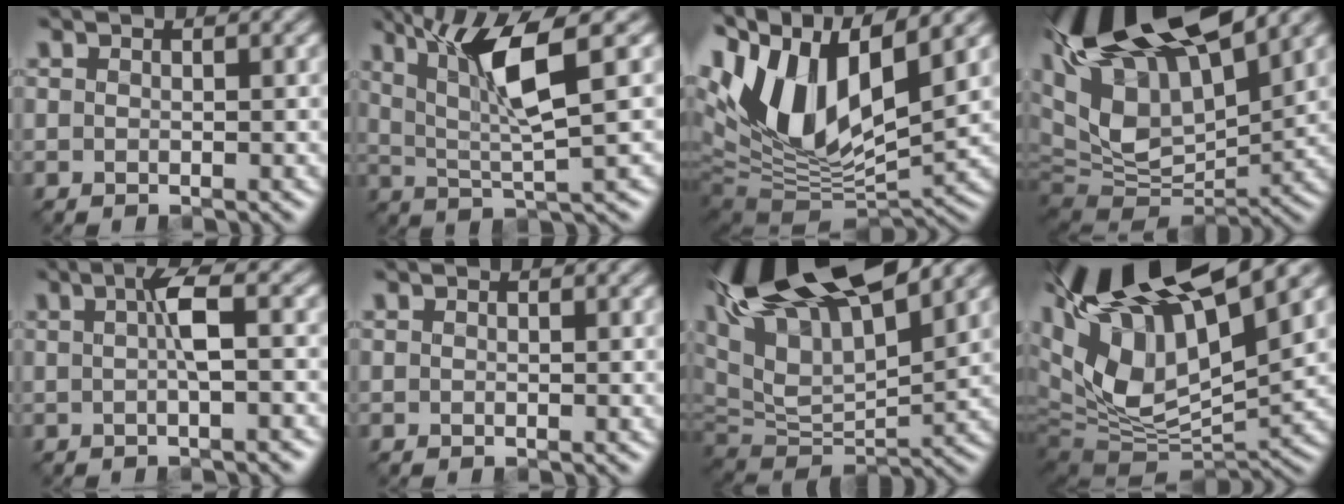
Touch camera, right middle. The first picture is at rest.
{"total": 7.1, "force": [2.8, 1.2, 6.4], "torque": [-0.118, 0.006, 0.055]}
{"total": 12.5, "force": [4.3, 6.1, 10.0], "torque": [-0.196, 0.004, 0.074]}
{"total": 19.8, "force": [8.4, 10.2, 14.8], "torque": [-0.272, 0.043, 0.152]}
{"total": 3.1, "force": [0.1, 0.4, 3.1], "torque": [-0.053, 0.005, 0.000]}
{"total": 0.0}
{"total": 18.8, "force": [9.4, 8.8, 13.7], "torque": [-0.259, 0.053, 0.161]}
{"total": 17.4, "force": [6.3, 7.9, 14.1], "torque": [-0.254, 0.010, 0.136]}